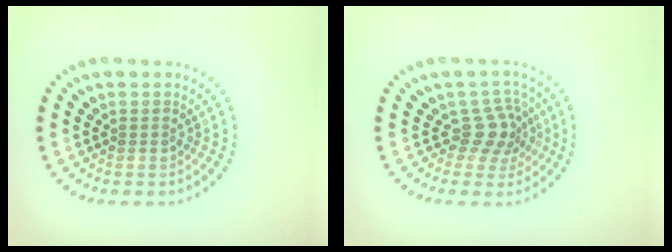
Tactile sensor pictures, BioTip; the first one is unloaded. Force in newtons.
{"total": 2.9, "press": 2.1, "slide": 2.0}